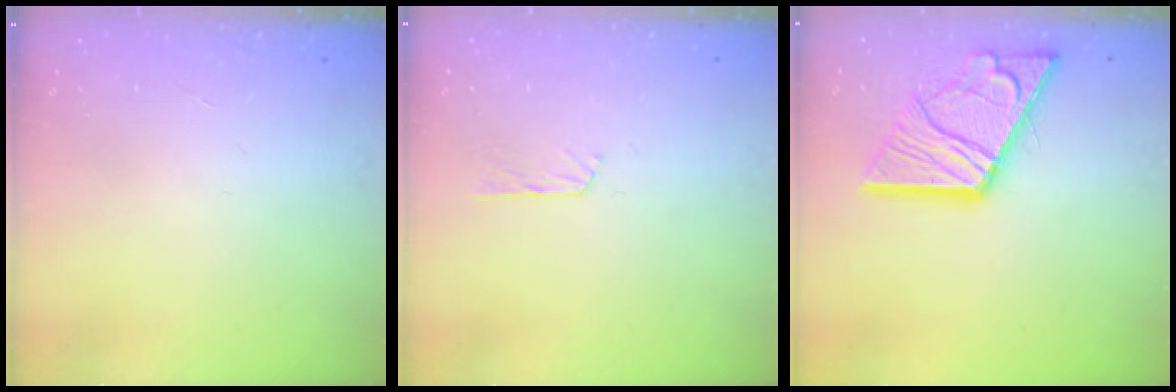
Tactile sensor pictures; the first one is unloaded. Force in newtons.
{"total": 2.7, "press": 2.7, "slide": 0.3}
{"total": 17.6, "press": 17.5, "slide": 1.8}